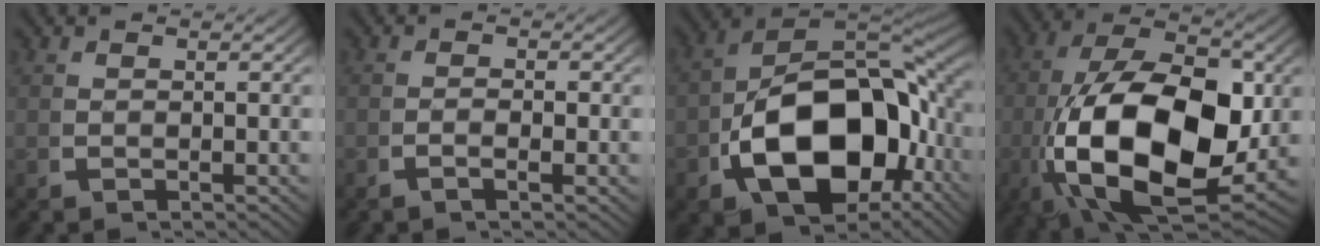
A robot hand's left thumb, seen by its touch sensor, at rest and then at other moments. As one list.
[{"total": 1.1, "force": [-0.5, 0.1, 1.0], "torque": [-0.021, -0.001, -0.014]}, {"total": 20.2, "force": [-2.8, 12.6, 15.5], "torque": [-0.291, -0.060, -0.015]}, {"total": 21.1, "force": [-2.8, 12.3, 17.0], "torque": [-0.364, -0.091, 0.003]}]